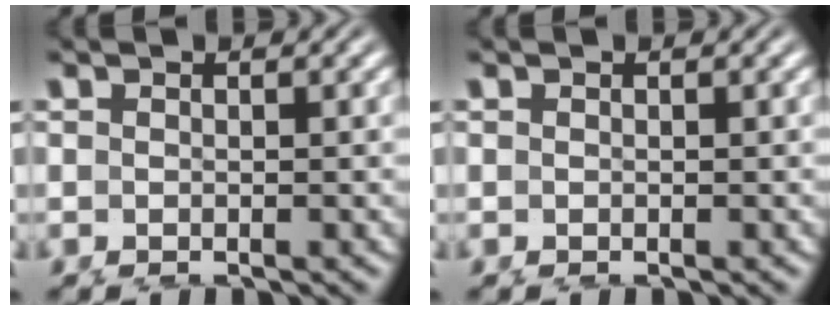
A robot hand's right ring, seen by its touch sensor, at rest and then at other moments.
{"total": 0.0}